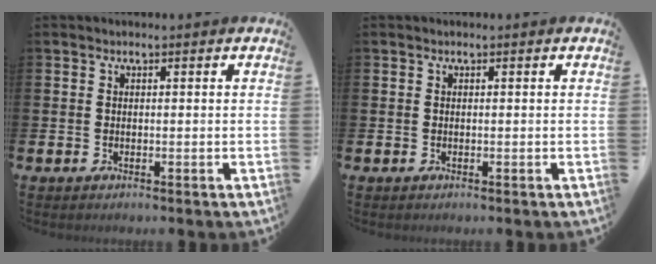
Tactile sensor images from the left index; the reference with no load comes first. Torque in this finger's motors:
{"motor_torque": [0.00, 0.00, 0.00, 0.00]}